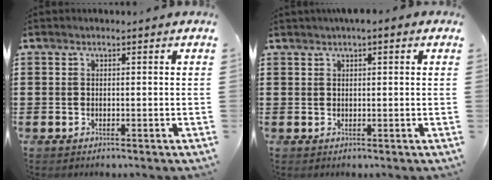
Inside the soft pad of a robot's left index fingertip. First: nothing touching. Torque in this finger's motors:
{"motor_torque": [2.14, 0.00, 0.21, -0.05]}